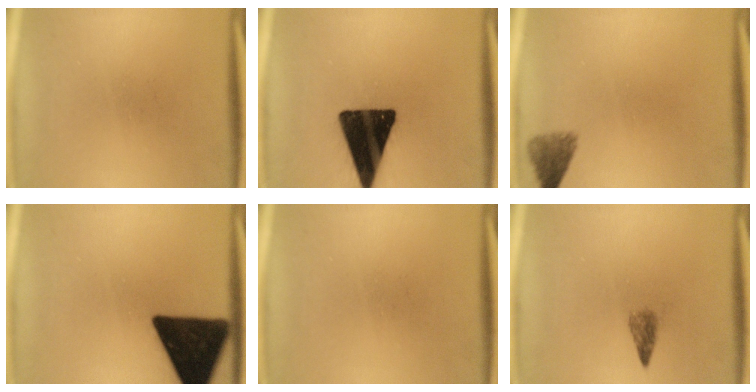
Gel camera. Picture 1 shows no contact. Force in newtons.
{"total": 18.4}
{"total": 3.0}
{"total": 18.3}
{"total": 0.0}
{"total": 1.8}